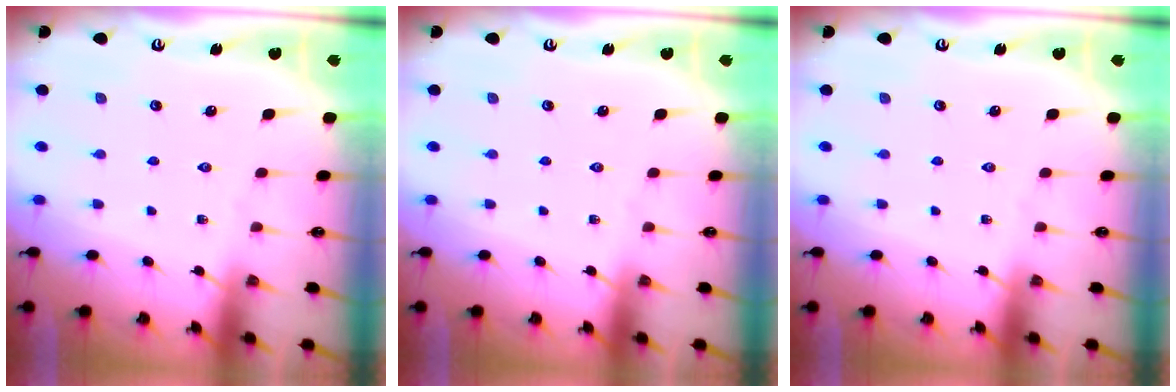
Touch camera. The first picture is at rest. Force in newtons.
{"total": 0.0}
{"total": 0.0}